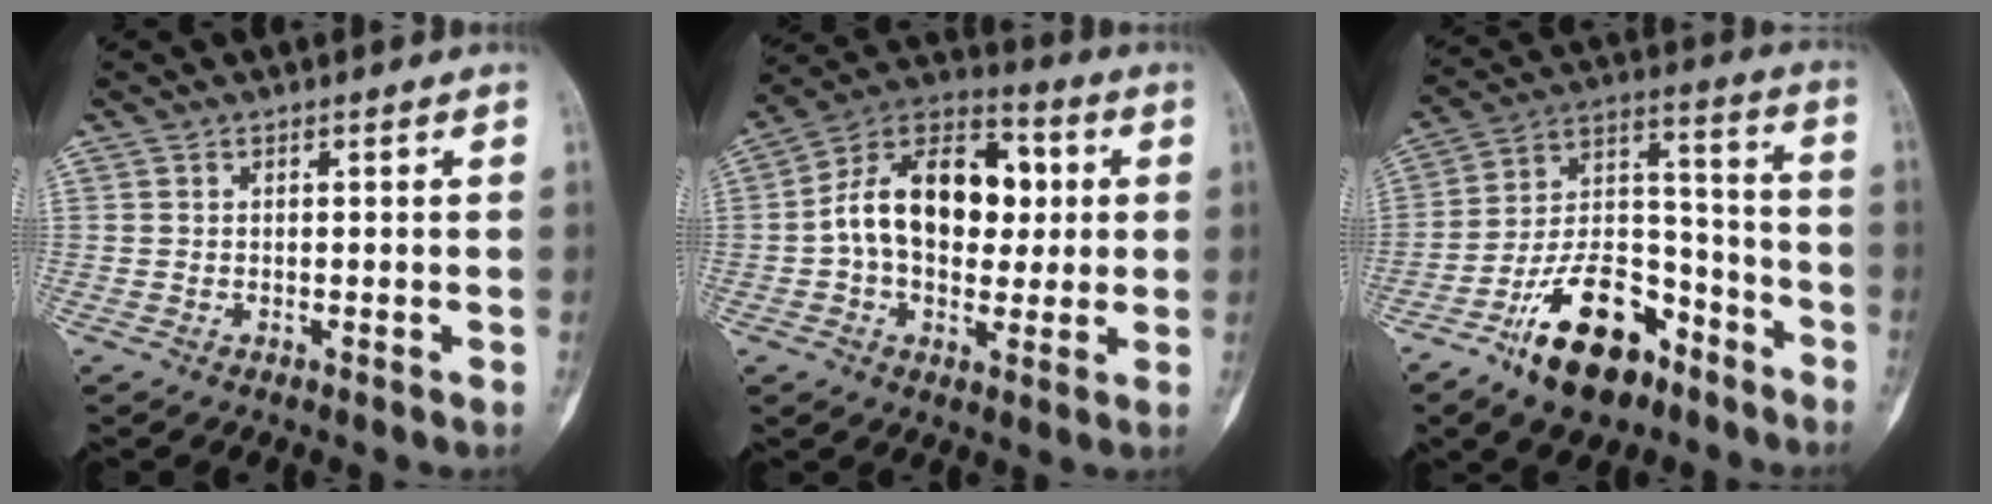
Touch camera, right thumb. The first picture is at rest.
{"total": 18.7, "force": [1.6, 12.4, 13.9], "torque": [-0.185, 0.030, 0.019]}
{"total": 18.4, "force": [-11.4, 9.7, 10.9], "torque": [-0.154, 0.094, -0.193]}